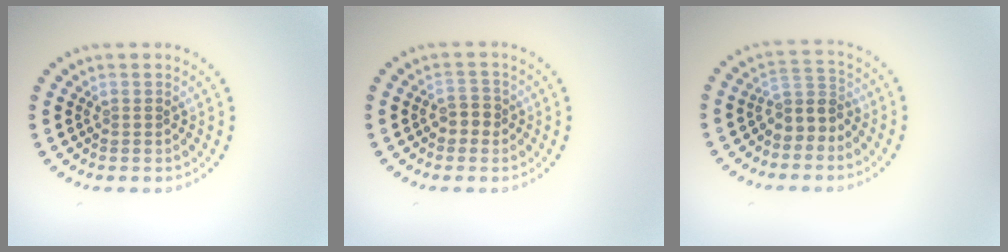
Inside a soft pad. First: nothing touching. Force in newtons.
{"total": 1.8, "press": 1.7, "slide": 0.5}
{"total": 2.6, "press": 2.0, "slide": 1.7}